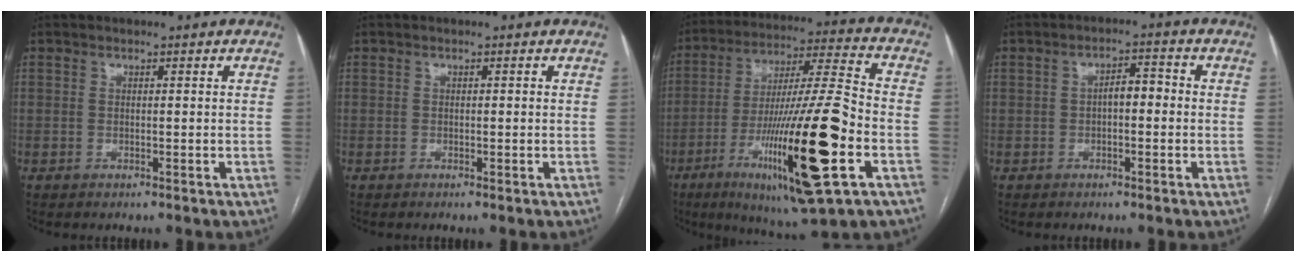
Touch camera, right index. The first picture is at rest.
{"total": 0.0}
{"total": 24.0, "force": [-8.3, 1.4, 22.5], "torque": [-0.392, -0.035, -0.141]}
{"total": 3.4, "force": [-0.3, 1.5, 3.0], "torque": [-0.048, 0.018, -0.005]}